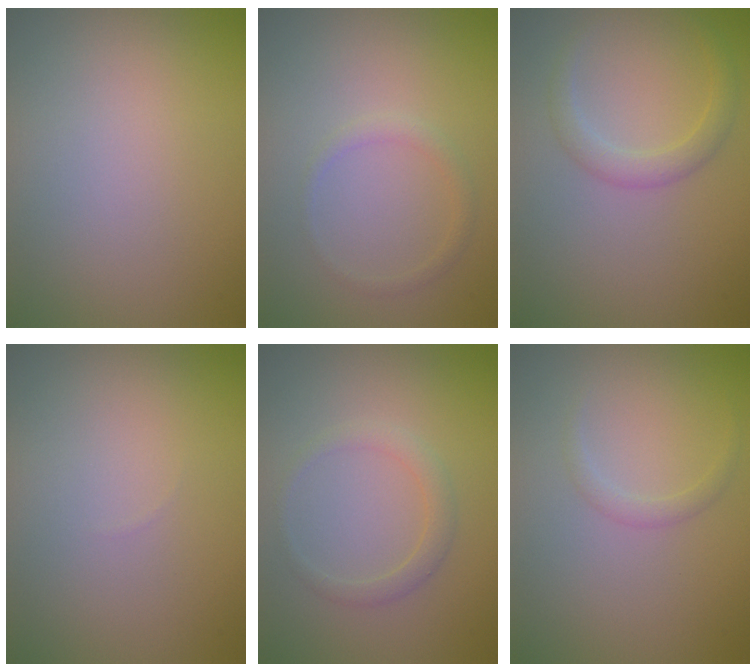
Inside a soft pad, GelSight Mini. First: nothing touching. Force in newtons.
{"total": 1.2, "press": 1.2, "slide": 0.0}
{"total": 2.1, "press": 2.1, "slide": 0.1}
{"total": 0.0}
{"total": 1.7, "press": 1.7, "slide": 0.1}
{"total": 1.0, "press": 1.0, "slide": 0.1}